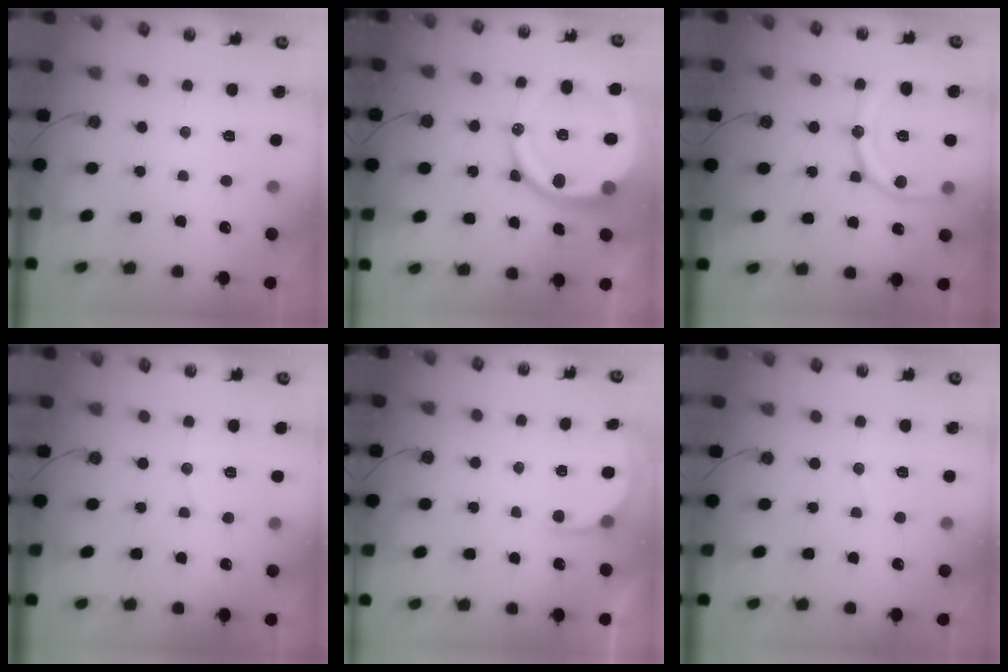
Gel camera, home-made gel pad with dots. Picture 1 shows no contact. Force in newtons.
{"total": 22.6, "press": 22.4, "slide": 2.8}
{"total": 15.4, "press": 15.3, "slide": 1.6}
{"total": 3.2, "press": 3.2, "slide": 0.1}
{"total": 2.4, "press": 2.2, "slide": 0.9}
{"total": 4.0, "press": 4.0, "slide": 0.4}